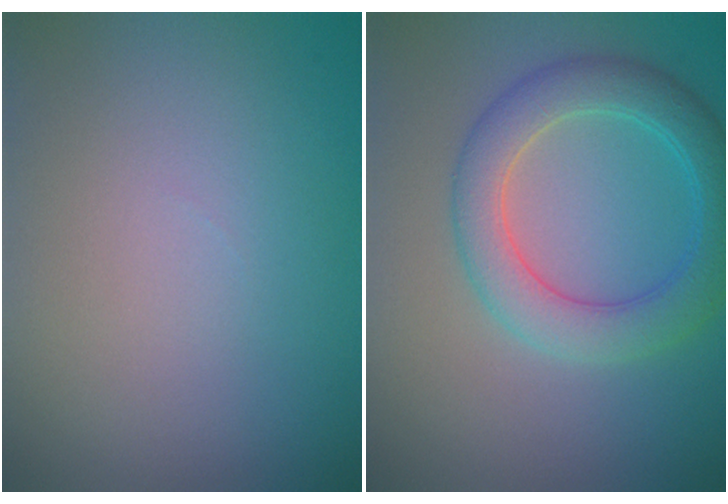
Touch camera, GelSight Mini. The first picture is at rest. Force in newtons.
{"total": 5.1, "press": 5.0, "slide": 0.3}